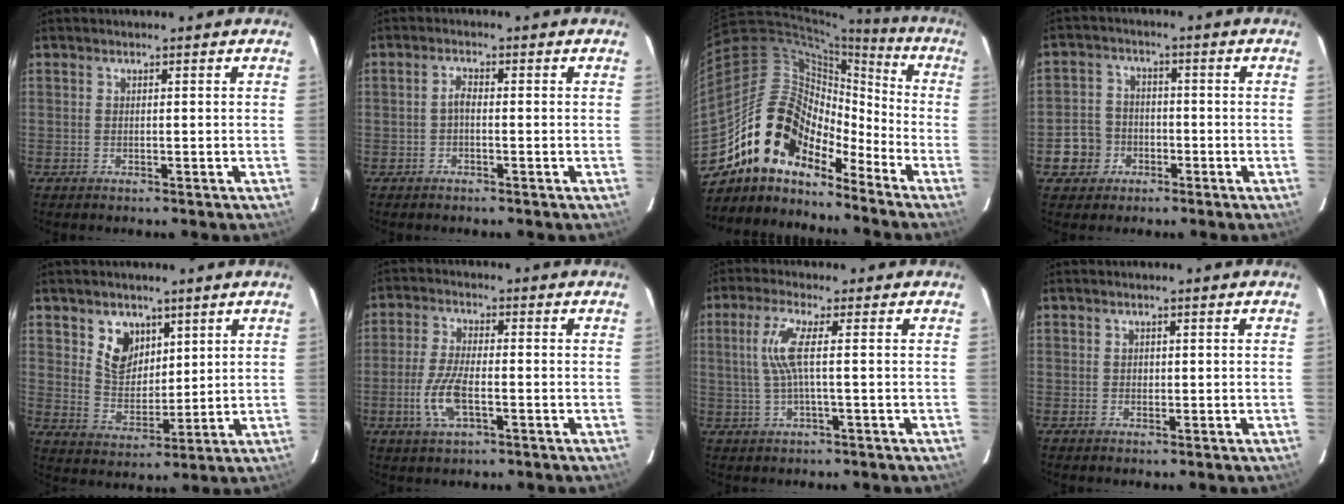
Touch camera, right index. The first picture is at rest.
{"total": 1.4, "force": [-0.6, 0.6, 1.2], "torque": [-0.024, 0.007, -0.013]}
{"total": 16.6, "force": [-12.1, 8.8, 7.0], "torque": [-0.135, 0.029, -0.222]}
{"total": 6.4, "force": [-2.6, 5.7, 1.1], "torque": [-0.041, 0.021, -0.042]}
{"total": 7.7, "force": [4.1, 5.7, 3.2], "torque": [-0.054, 0.003, 0.086]}
{"total": 7.9, "force": [-2.5, 3.0, 6.9], "torque": [-0.153, -0.004, -0.049]}
{"total": 5.8, "force": [0.4, -0.1, 5.8], "torque": [-0.121, 0.000, 0.017]}
{"total": 0.7, "force": [0.0, 0.7, 0.1], "torque": [0.002, 0.002, 0.000]}